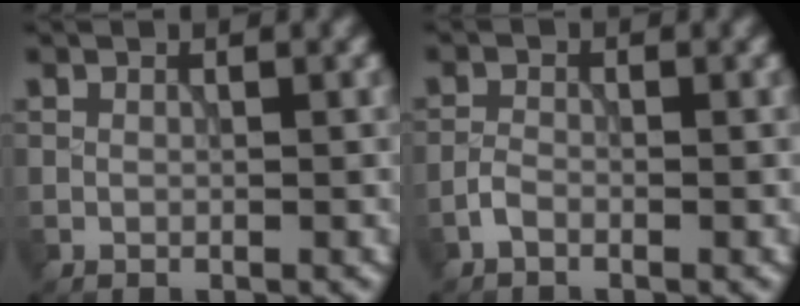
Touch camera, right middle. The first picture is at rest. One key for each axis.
{"total": 1.0, "fx": -0.7, "fy": 0.4, "fz": 0.6, "tx": -0.014, "ty": 0.003, "tz": -0.020}